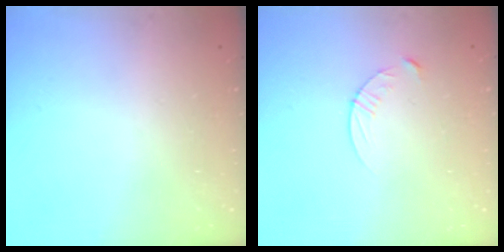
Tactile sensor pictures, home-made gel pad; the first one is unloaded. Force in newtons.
{"total": 4.6, "press": 4.6, "slide": 0.5}